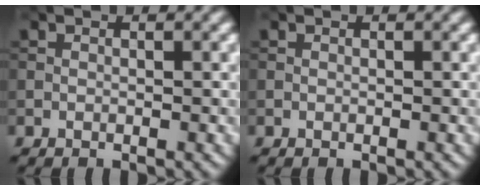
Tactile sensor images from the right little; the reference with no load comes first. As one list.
[{"total": 0.0}]